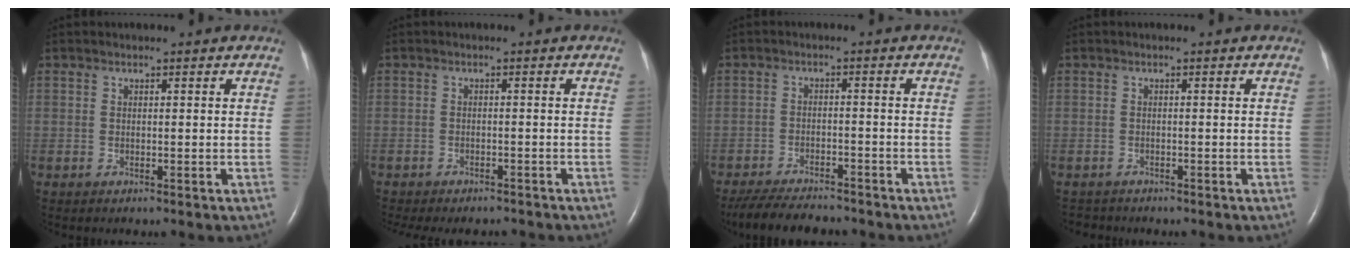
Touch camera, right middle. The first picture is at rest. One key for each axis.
{"total": 9.7, "fx": -8.7, "fy": 2.8, "fz": 3.3, "tx": -0.056, "ty": -0.007, "tz": -0.107}
{"total": 10.5, "fx": -9.4, "fy": 2.2, "fz": 4.1, "tx": -0.071, "ty": -0.013, "tz": -0.141}
{"total": 1.5, "fx": -1.4, "fy": 0.5, "fz": -0.4, "tx": 0.002, "ty": -0.005, "tz": -0.021}